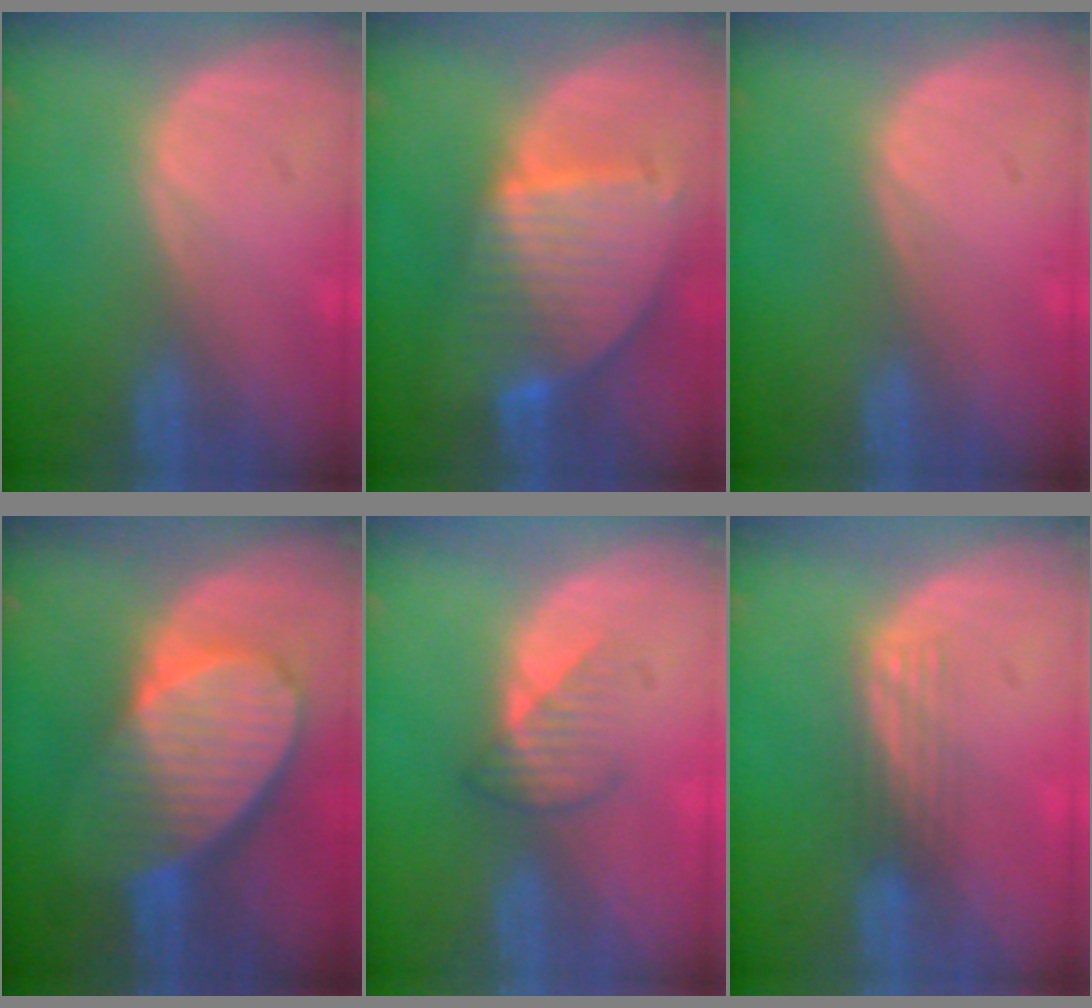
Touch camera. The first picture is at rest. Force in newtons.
{"total": 9.4, "press": 8.1, "slide": 4.9}
{"total": 0.0}
{"total": 10.2, "press": 9.0, "slide": 4.8}
{"total": 3.4, "press": 3.2, "slide": 1.3}
{"total": 2.9, "press": 2.5, "slide": 1.5}